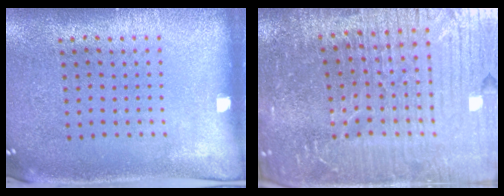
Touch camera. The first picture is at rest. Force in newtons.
{"total": 5.8, "press": 5.2, "slide": 2.6}